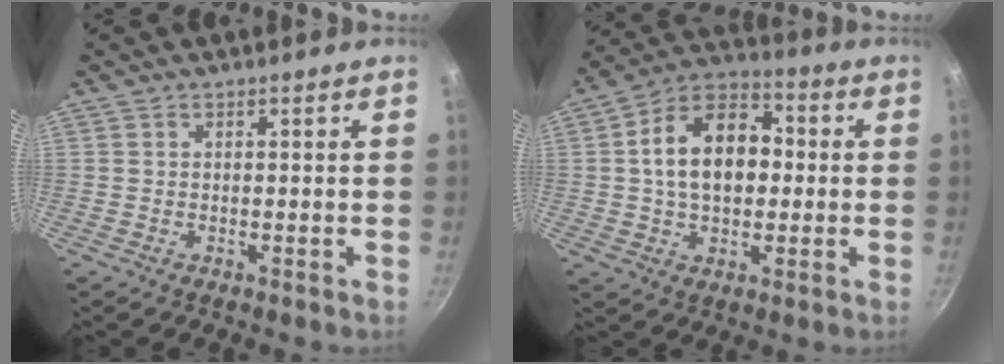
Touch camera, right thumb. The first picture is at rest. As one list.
[{"total": 15.6, "force": [0.9, 10.4, 11.6], "torque": [-0.156, 0.030, 0.000]}]